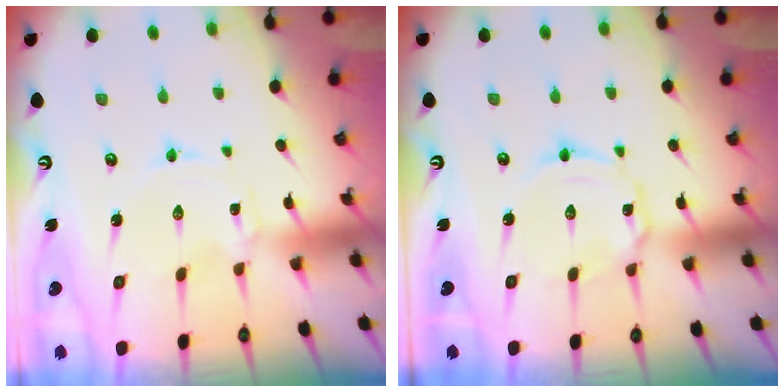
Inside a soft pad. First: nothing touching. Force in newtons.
{"total": 3.7, "press": 3.7, "slide": 0.3}